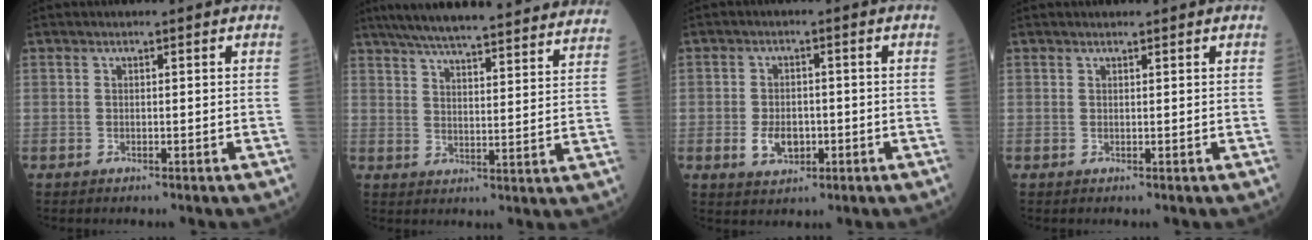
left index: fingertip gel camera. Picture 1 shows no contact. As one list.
[{"total": 31.4, "force": [28.3, 3.5, 13.3], "torque": [-0.209, -0.032, 0.353]}, {"total": 4.3, "force": [-1.3, 2.8, 2.9], "torque": [-0.059, -0.003, -0.016]}, {"total": 1.2, "force": [1.1, 0.1, 0.2], "torque": [-0.006, 0.007, 0.018]}]